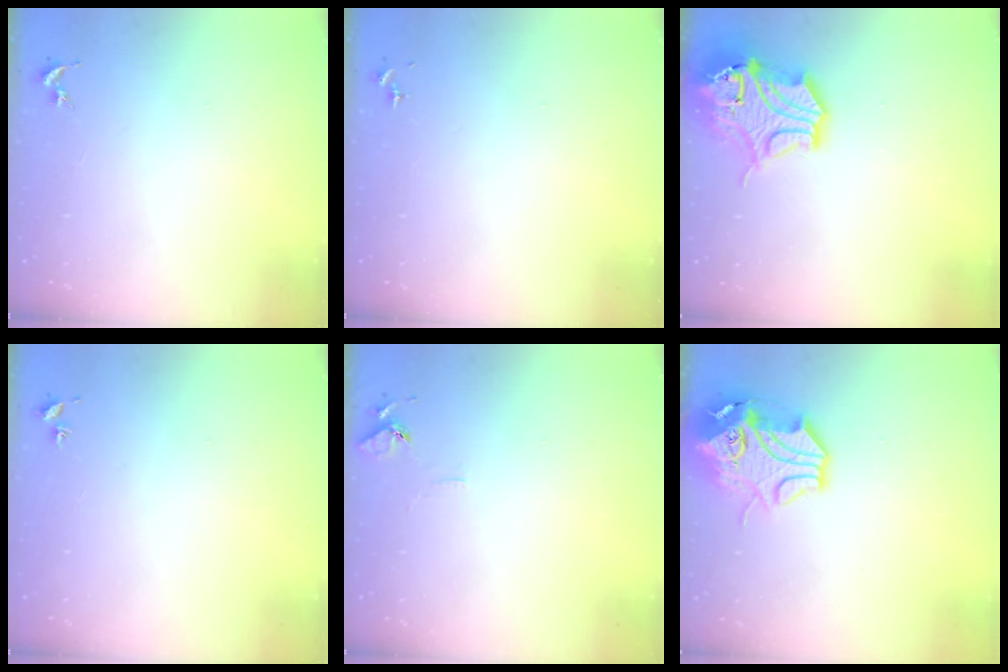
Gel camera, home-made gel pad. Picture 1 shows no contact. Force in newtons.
{"total": 0.0}
{"total": 15.8, "press": 15.7, "slide": 2.1}
{"total": 2.0, "press": 2.0, "slide": 0.2}
{"total": 6.7, "press": 6.6, "slide": 0.8}
{"total": 15.5, "press": 15.3, "slide": 2.4}